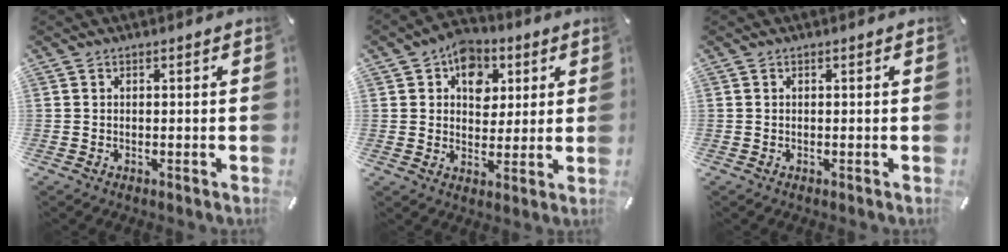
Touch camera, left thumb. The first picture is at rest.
{"total": 9.2, "force": [3.3, 7.3, 4.5], "torque": [-0.051, -0.007, 0.055]}
{"total": 0.0}